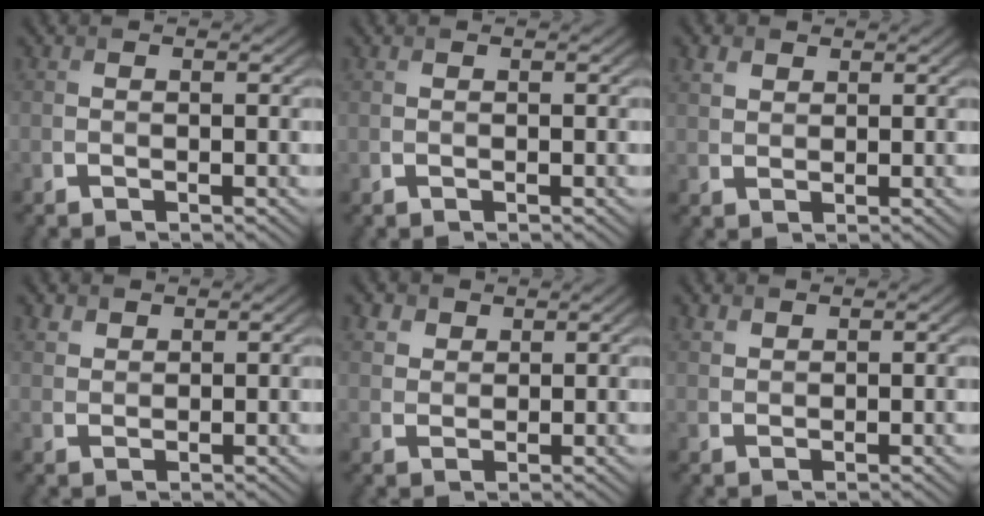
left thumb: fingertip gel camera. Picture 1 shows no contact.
{"total": 0.0}
{"total": 2.3, "force": [1.5, 1.5, 0.9], "torque": [-0.026, 0.002, 0.032]}
{"total": 2.4, "force": [1.8, 1.4, 0.7], "torque": [-0.021, 0.001, 0.043]}
{"total": 3.3, "force": [2.2, 2.2, 1.1], "torque": [-0.040, -0.005, 0.056]}
{"total": 1.8, "force": [1.4, 0.9, 0.5], "torque": [-0.018, 0.000, 0.035]}